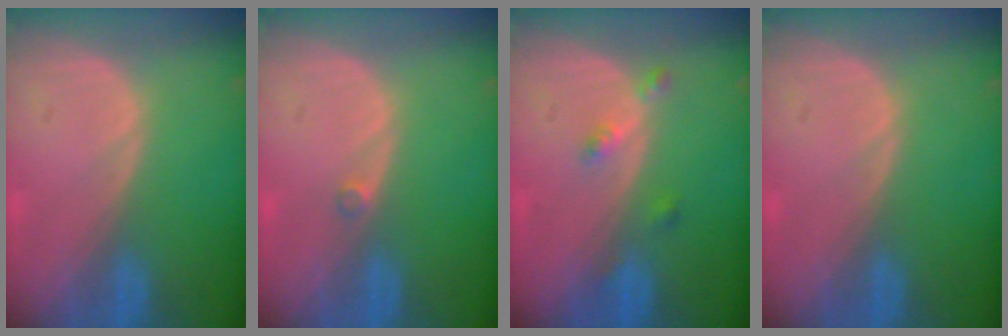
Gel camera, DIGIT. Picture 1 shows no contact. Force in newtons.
{"total": 1.0, "press": 0.8, "slide": 0.5}
{"total": 2.7, "press": 2.3, "slide": 1.5}
{"total": 0.0}